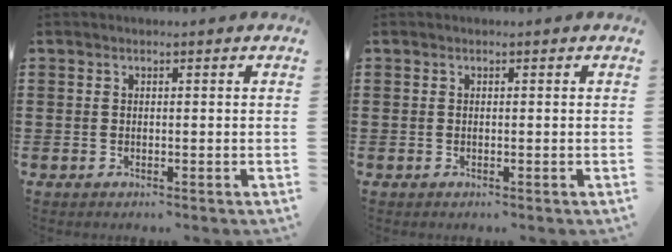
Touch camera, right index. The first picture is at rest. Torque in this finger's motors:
{"motor_torque": [-0.01, 0.02, 0.01, -0.01]}